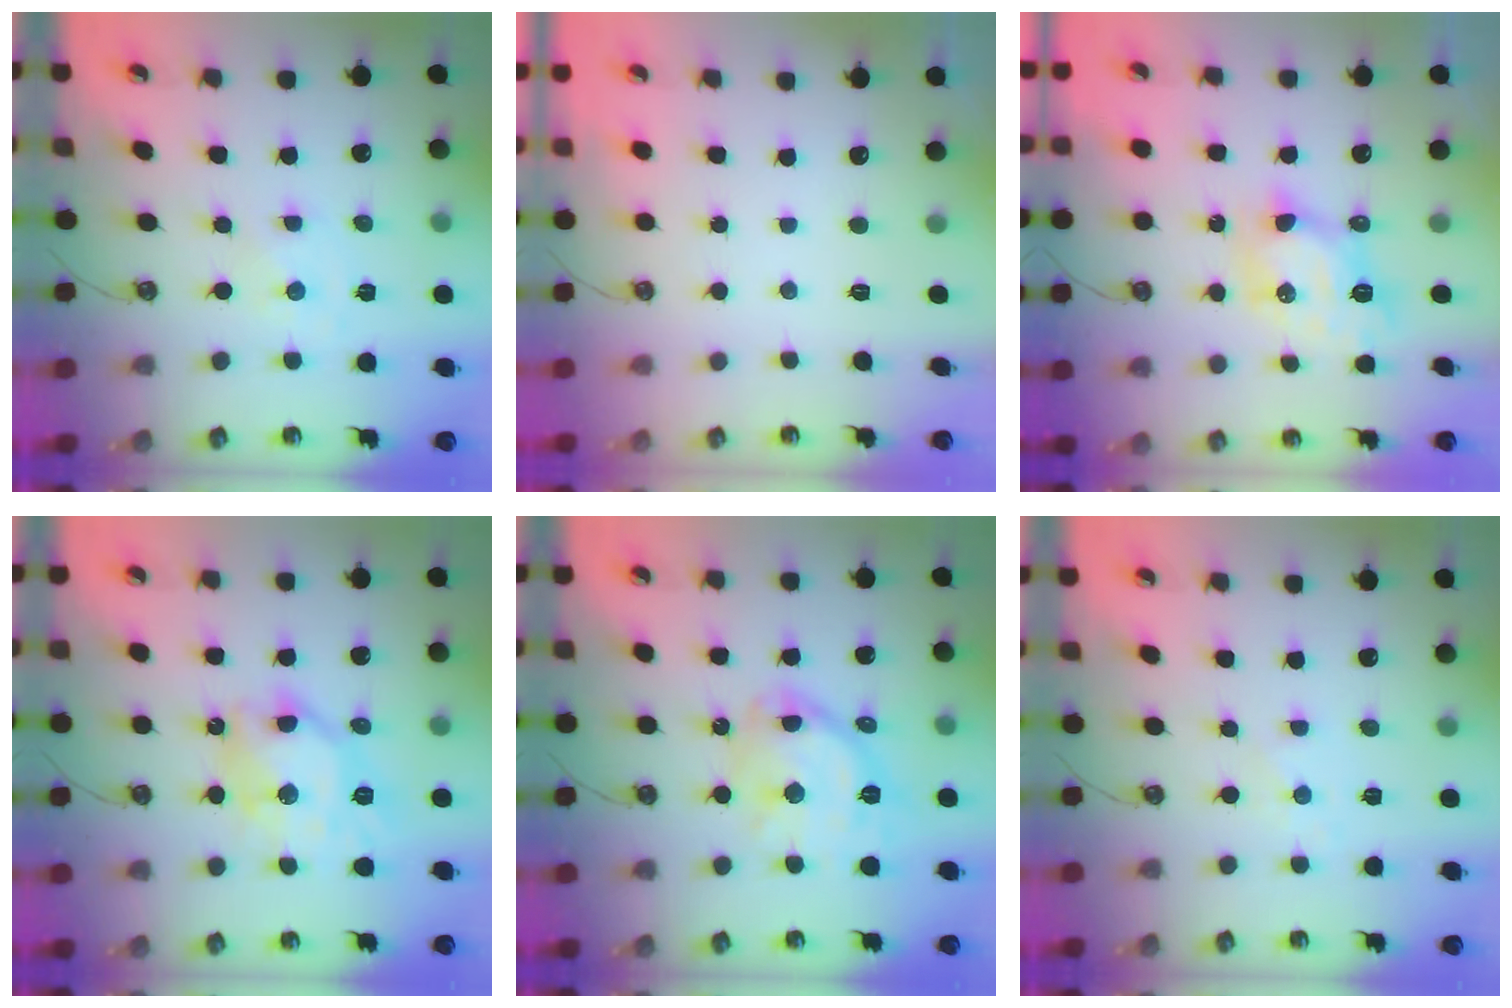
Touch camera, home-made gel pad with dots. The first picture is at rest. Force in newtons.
{"total": 0.0}
{"total": 7.6, "press": 7.5, "slide": 0.6}
{"total": 12.4, "press": 12.3, "slide": 1.5}
{"total": 15.0, "press": 14.9, "slide": 1.4}
{"total": 2.7, "press": 2.7, "slide": 0.4}